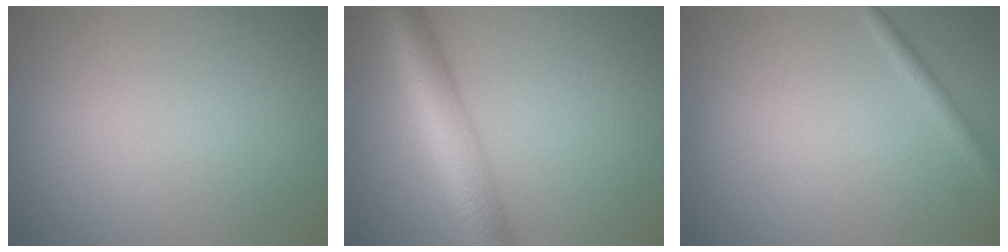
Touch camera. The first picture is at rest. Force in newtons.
{"total": 7.0, "press": 7.0, "slide": 0.1}
{"total": 1.2, "press": 1.2, "slide": 0.0}